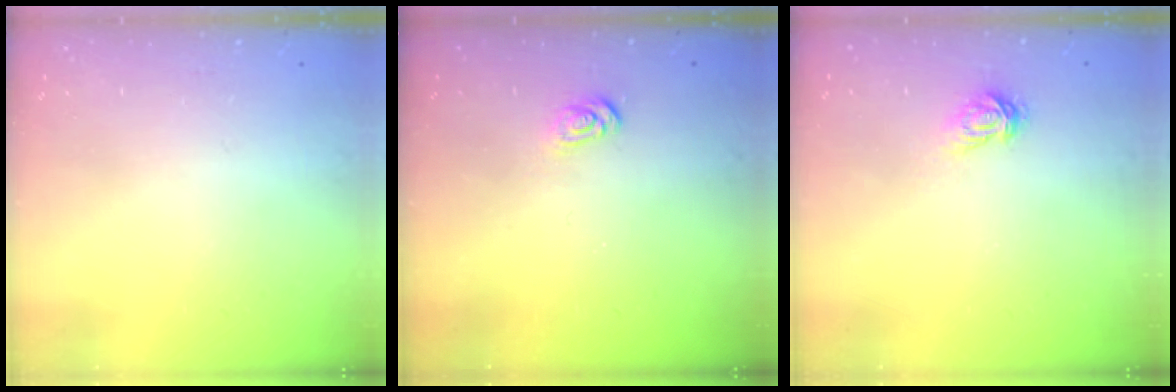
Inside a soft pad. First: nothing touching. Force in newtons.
{"total": 3.8, "press": 3.8, "slide": 0.4}
{"total": 3.5, "press": 3.5, "slide": 0.1}